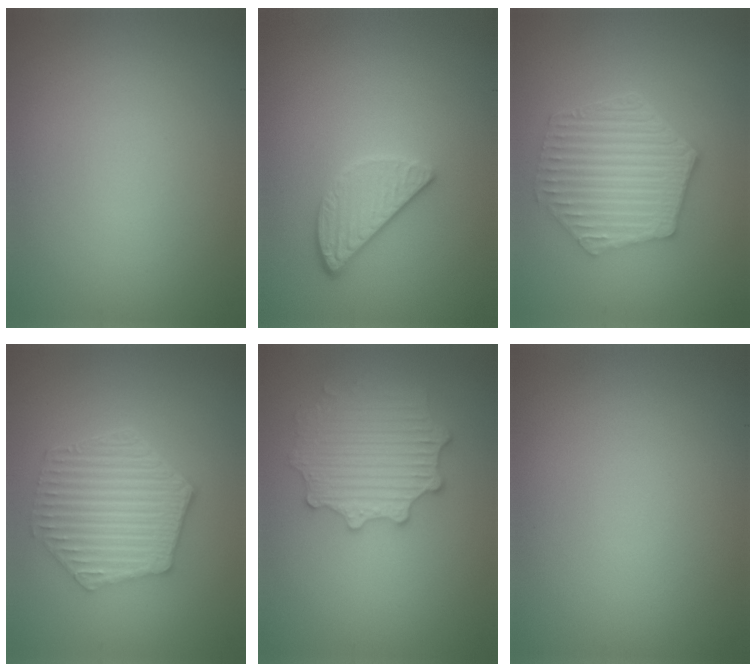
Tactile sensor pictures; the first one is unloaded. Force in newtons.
{"total": 2.6, "press": 2.3, "slide": 1.3}
{"total": 6.4, "press": 4.9, "slide": 4.1}
{"total": 6.1, "press": 4.8, "slide": 3.8}
{"total": 4.1, "press": 4.0, "slide": 1.0}
{"total": 0.0}